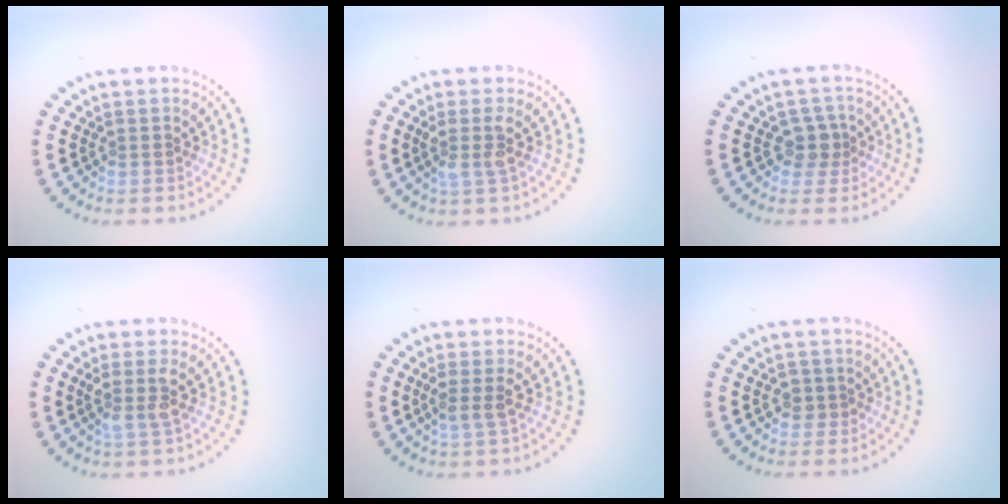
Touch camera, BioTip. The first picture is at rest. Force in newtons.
{"total": 2.0, "press": 1.6, "slide": 1.2}
{"total": 2.1, "press": 1.7, "slide": 1.2}
{"total": 2.0, "press": 1.6, "slide": 1.2}
{"total": 1.7, "press": 1.3, "slide": 1.0}
{"total": 1.4, "press": 1.2, "slide": 0.7}